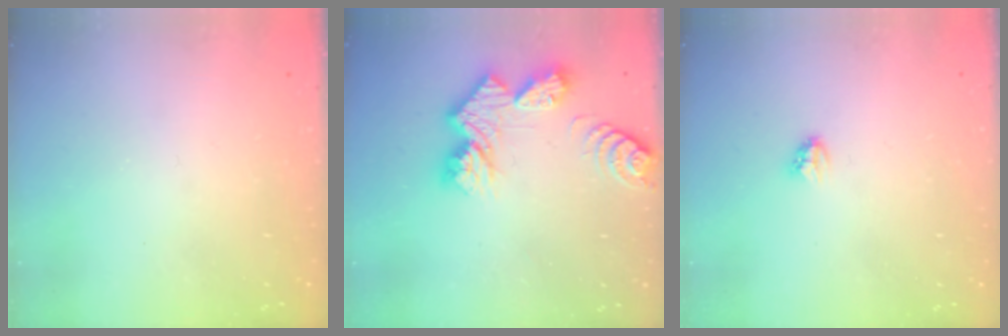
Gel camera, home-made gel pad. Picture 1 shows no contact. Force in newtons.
{"total": 11.9, "press": 11.8, "slide": 1.0}
{"total": 2.8, "press": 2.8, "slide": 0.3}